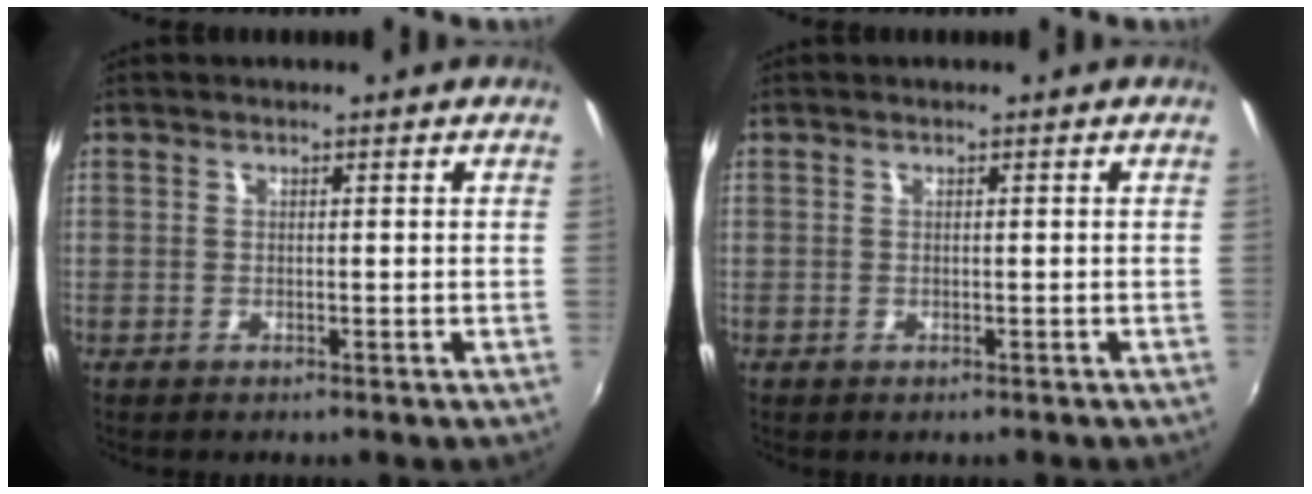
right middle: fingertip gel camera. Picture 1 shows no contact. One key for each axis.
{"total": 0.0}